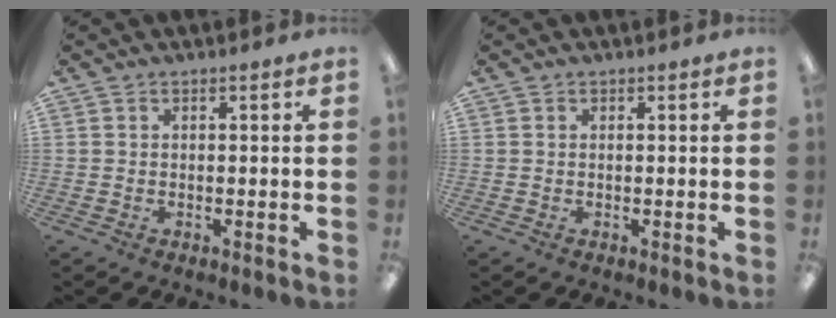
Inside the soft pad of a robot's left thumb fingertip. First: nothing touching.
{"total": 0.0}